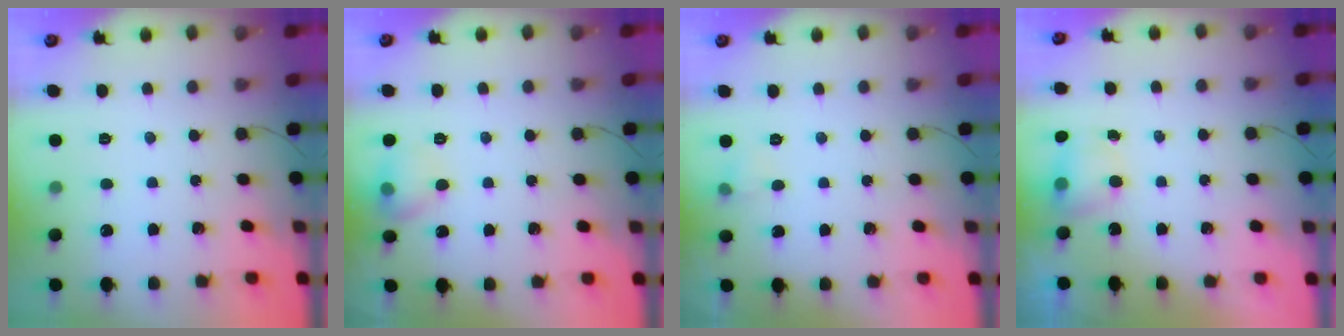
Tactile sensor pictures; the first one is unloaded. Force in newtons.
{"total": 7.5, "press": 7.4, "slide": 1.1}
{"total": 3.6, "press": 3.5, "slide": 1.1}
{"total": 5.2, "press": 5.2, "slide": 0.7}